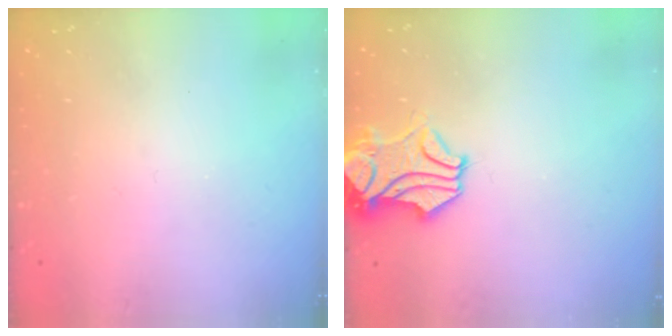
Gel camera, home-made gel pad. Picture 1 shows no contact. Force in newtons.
{"total": 2.2, "press": 1.8, "slide": 1.3}